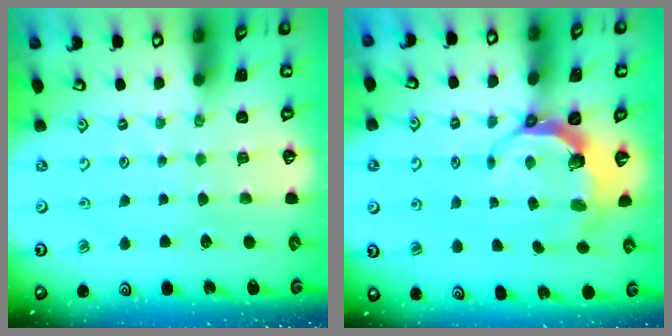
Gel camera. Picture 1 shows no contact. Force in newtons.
{"total": 6.9, "press": 5.2, "slide": 4.5}